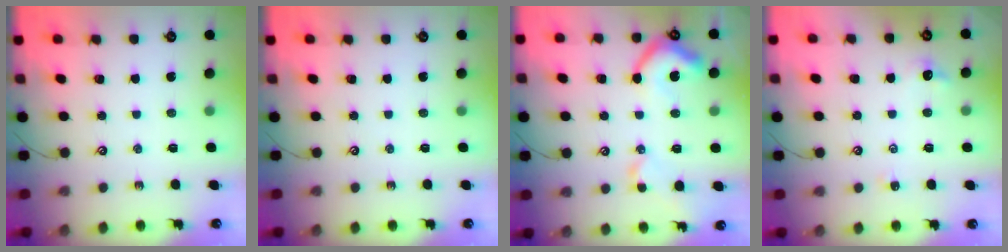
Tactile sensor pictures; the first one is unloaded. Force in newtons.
{"total": 0.0}
{"total": 10.0, "press": 10.0, "slide": 1.3}
{"total": 1.6, "press": 1.5, "slide": 0.5}